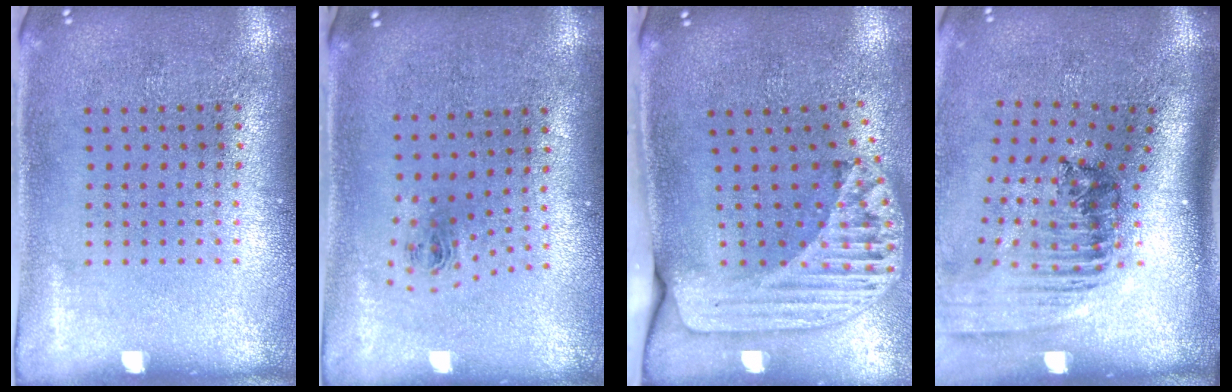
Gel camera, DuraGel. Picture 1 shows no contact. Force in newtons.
{"total": 0.9, "press": 0.4, "slide": 0.8}
{"total": 2.4, "press": 1.7, "slide": 1.7}
{"total": 2.3, "press": 1.6, "slide": 1.6}